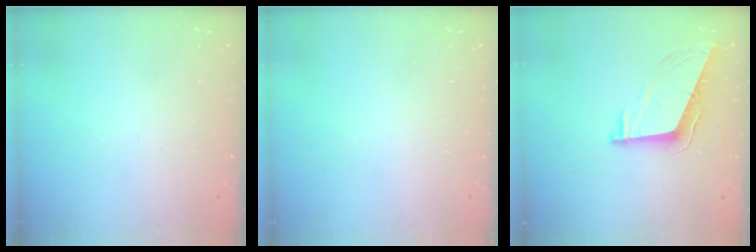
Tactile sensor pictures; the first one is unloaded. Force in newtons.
{"total": 0.0}
{"total": 8.5, "press": 8.2, "slide": 2.2}